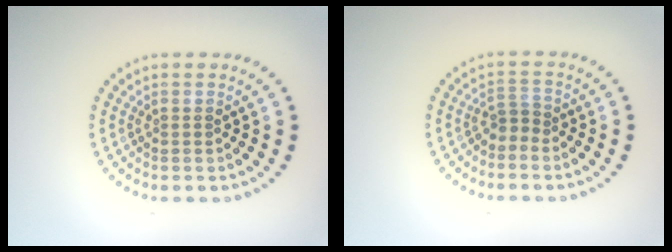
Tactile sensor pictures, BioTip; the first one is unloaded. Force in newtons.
{"total": 1.5, "press": 1.0, "slide": 1.2}